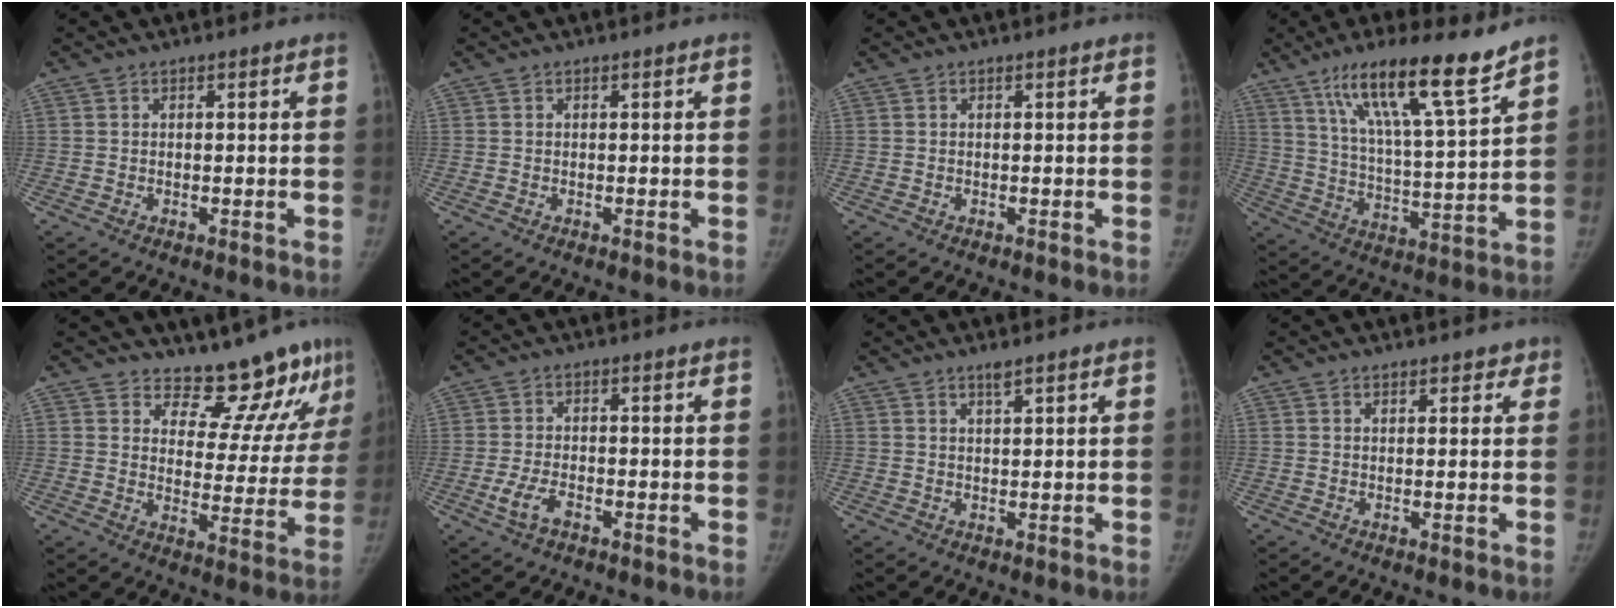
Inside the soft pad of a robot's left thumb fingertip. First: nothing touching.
{"total": 0.0}
{"total": 0.0}
{"total": 17.1, "force": [11.7, 1.9, 12.4], "torque": [-0.198, -0.059, 0.201]}
{"total": 13.2, "force": [12.0, 4.4, 3.3], "torque": [0.004, -0.106, 0.155]}
{"total": 4.0, "force": [-1.9, 1.9, 3.0], "torque": [-0.068, 0.007, -0.035]}
{"total": 1.8, "force": [1.4, 0.3, 1.1], "torque": [-0.017, -0.006, 0.026]}
{"total": 2.1, "force": [1.6, 1.2, 0.7], "torque": [0.016, -0.004, 0.014]}